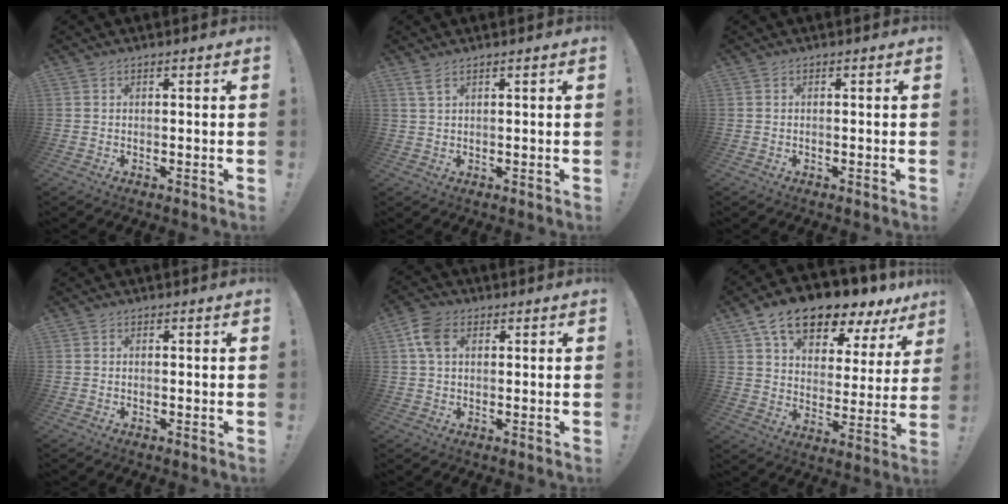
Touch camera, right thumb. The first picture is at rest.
{"total": 2.4, "force": [1.4, 0.5, 1.8], "torque": [-0.045, 0.000, 0.027]}
{"total": 0.0}
{"total": 0.7, "force": [0.1, 0.6, -0.2], "torque": [-0.001, 0.005, 0.003]}
{"total": 7.2, "force": [2.4, 4.9, 4.7], "torque": [-0.084, 0.004, 0.047]}
{"total": 13.9, "force": [10.2, 6.5, 6.9], "torque": [-0.124, -0.068, 0.182]}